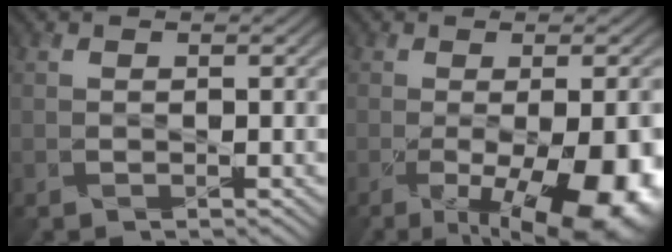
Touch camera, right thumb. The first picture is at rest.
{"total": 13.2, "force": [-4.7, 4.4, 11.5], "torque": [-0.143, -0.038, -0.046]}